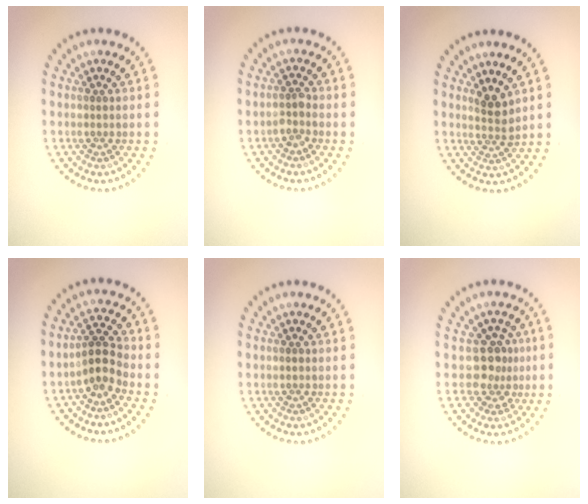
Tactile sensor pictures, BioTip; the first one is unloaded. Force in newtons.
{"total": 1.2, "press": 1.1, "slide": 0.5}
{"total": 2.2, "press": 1.7, "slide": 1.4}
{"total": 2.6, "press": 2.2, "slide": 1.4}
{"total": 0.5, "press": 0.5, "slide": 0.2}
{"total": 2.6, "press": 2.0, "slide": 1.7}